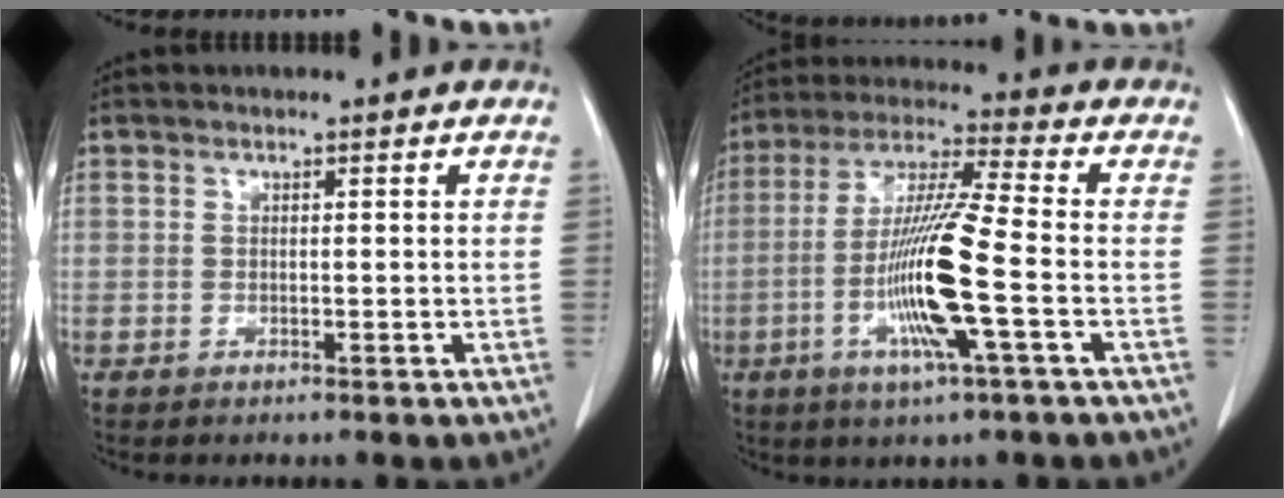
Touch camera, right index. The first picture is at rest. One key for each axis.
{"total": 13.6, "fx": -3.5, "fy": -0.2, "fz": 13.2, "tx": -0.266, "ty": -0.010, "tz": -0.074}